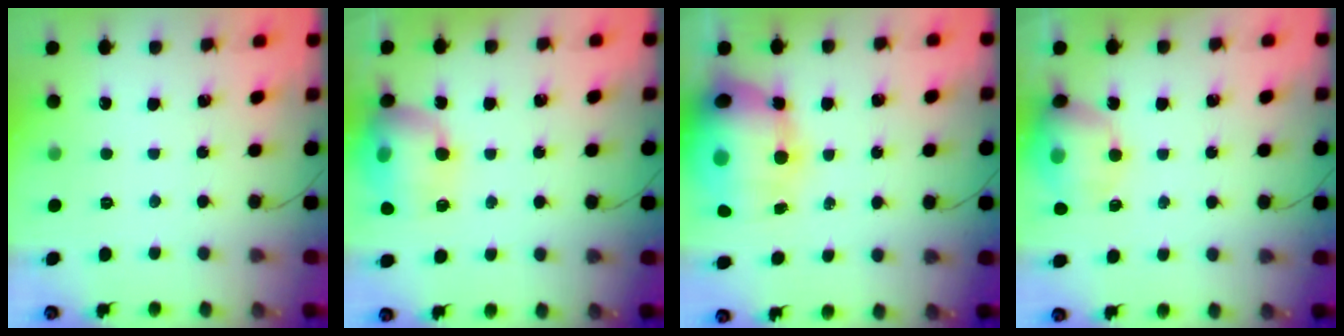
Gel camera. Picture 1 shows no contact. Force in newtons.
{"total": 16.6, "press": 16.5, "slide": 2.0}
{"total": 23.4, "press": 22.8, "slide": 5.3}
{"total": 14.8, "press": 14.6, "slide": 2.4}